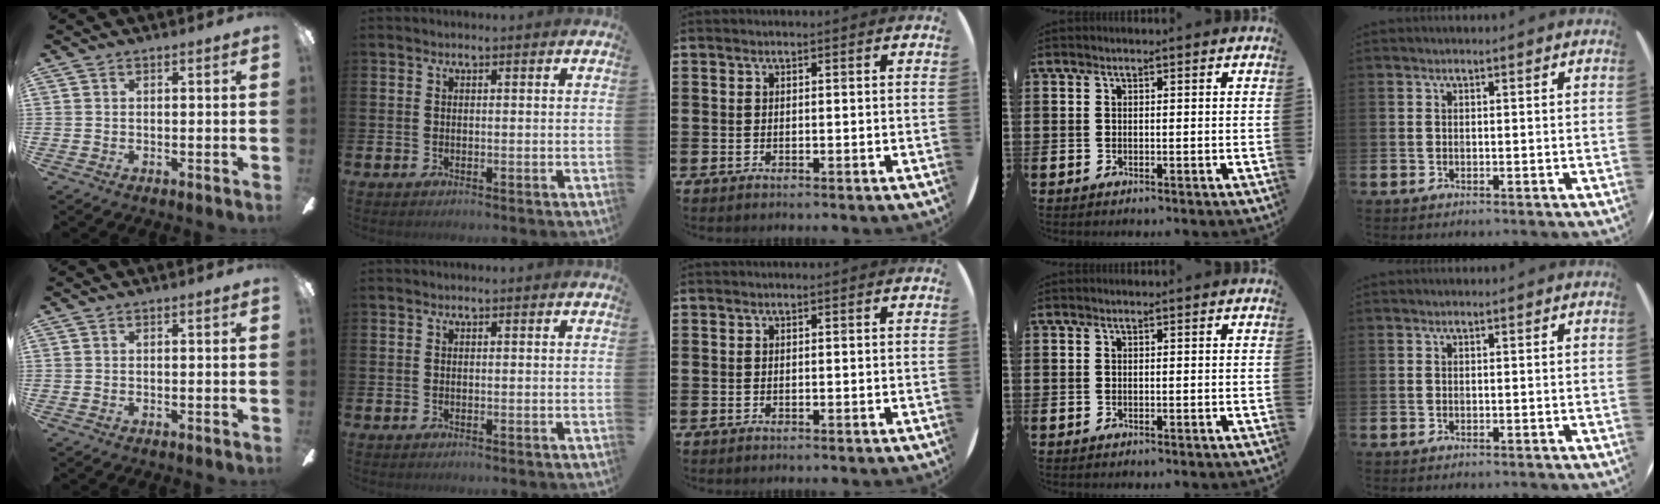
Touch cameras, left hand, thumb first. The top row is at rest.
{}